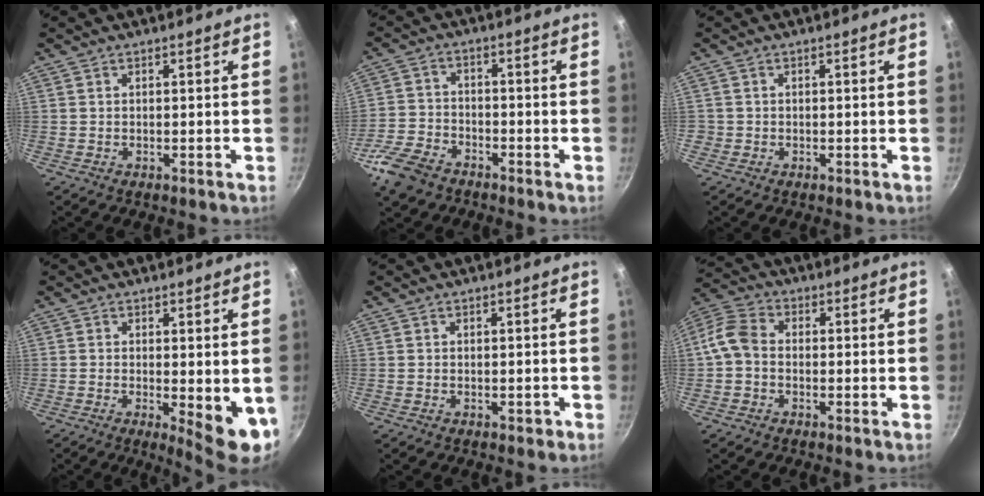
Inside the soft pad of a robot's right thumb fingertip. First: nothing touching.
{"total": 8.8, "force": [-5.7, 5.1, 4.2], "torque": [-0.081, 0.035, -0.121]}
{"total": 0.9, "force": [-0.3, 0.9, 0.1], "torque": [-0.001, 0.002, -0.006]}
{"total": 7.9, "force": [-0.9, 2.5, 7.4], "torque": [-0.091, -0.011, -0.005]}
{"total": 1.1, "force": [-0.5, 0.8, 0.6], "torque": [-0.002, 0.006, -0.005]}
{"total": 6.7, "force": [-1.0, 5.1, 4.3], "torque": [-0.084, 0.027, -0.039]}